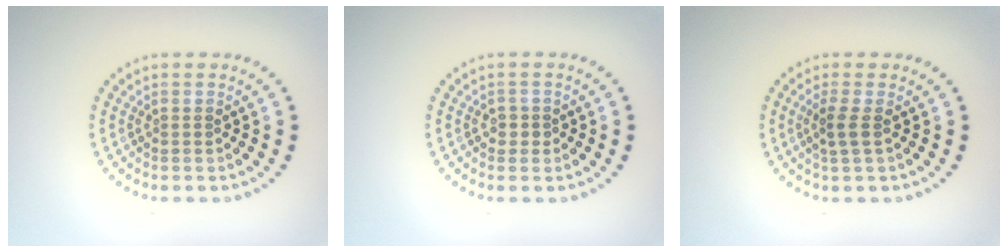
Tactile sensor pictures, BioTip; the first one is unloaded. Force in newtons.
{"total": 1.1, "press": 1.0, "slide": 0.5}
{"total": 1.6, "press": 1.4, "slide": 0.9}